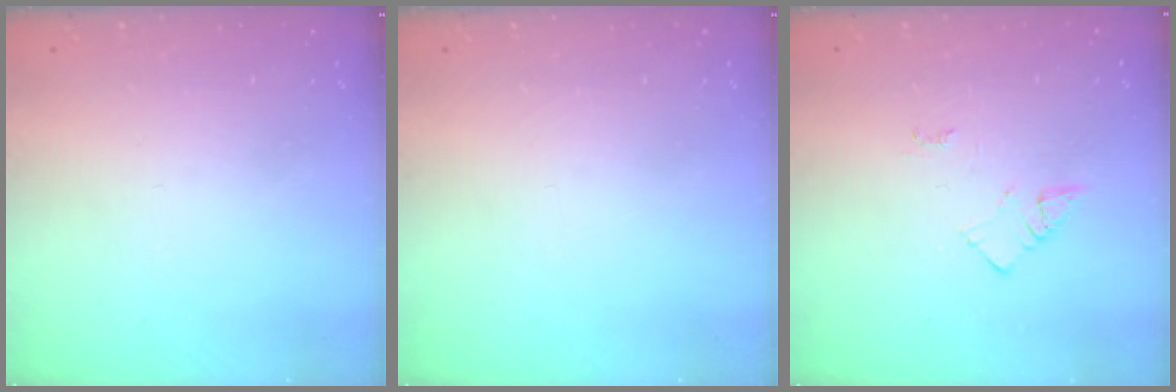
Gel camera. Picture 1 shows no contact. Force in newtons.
{"total": 0.0}
{"total": 3.1, "press": 3.1, "slide": 0.4}